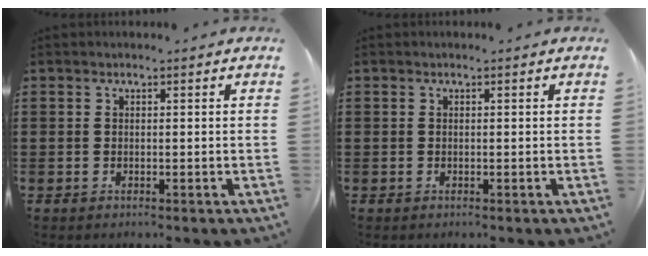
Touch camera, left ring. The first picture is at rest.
{"total": 0.0}